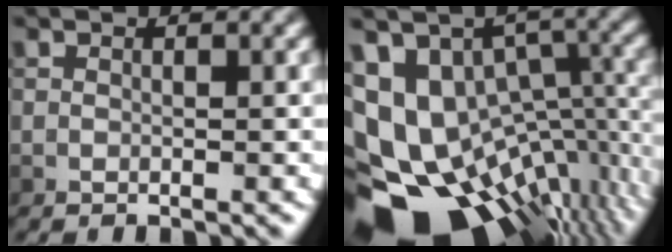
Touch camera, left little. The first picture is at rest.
{"total": 17.1, "force": [-5.6, 11.6, 11.2], "torque": [-0.177, -0.001, -0.045]}